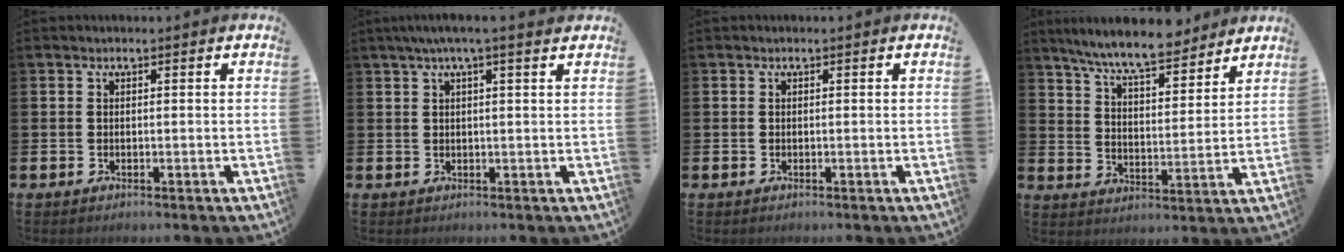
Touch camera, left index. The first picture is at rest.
{"total": 3.0, "force": [2.1, 0.0, 2.2], "torque": [-0.036, -0.004, 0.034]}
{"total": 0.0}
{"total": 8.5, "force": [7.8, 1.0, 3.2], "torque": [-0.086, -0.043, 0.140]}